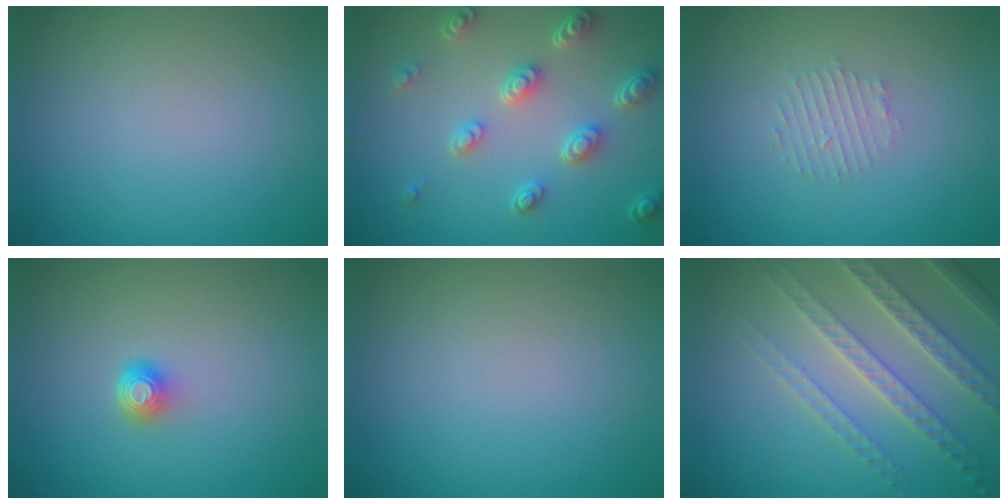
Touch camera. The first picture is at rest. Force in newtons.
{"total": 4.6, "press": 3.6, "slide": 2.8}
{"total": 1.6, "press": 1.5, "slide": 0.3}
{"total": 1.7, "press": 1.2, "slide": 1.2}
{"total": 0.0}
{"total": 4.2, "press": 4.1, "slide": 0.9}